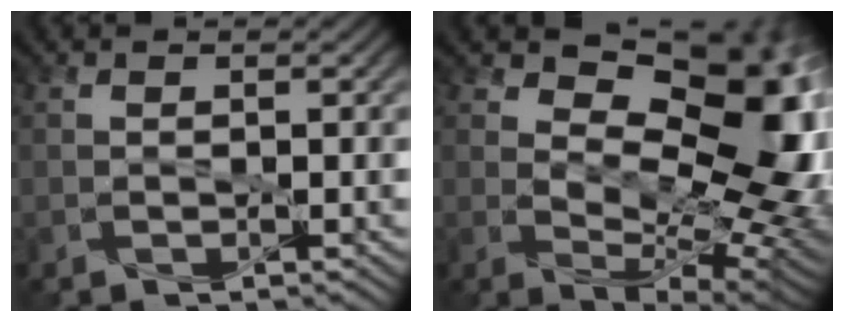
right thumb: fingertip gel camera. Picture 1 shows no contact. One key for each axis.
{"total": 13.8, "fx": 4.5, "fy": 8.2, "fz": 10.1, "tx": -0.135, "ty": -0.010, "tz": 0.075}